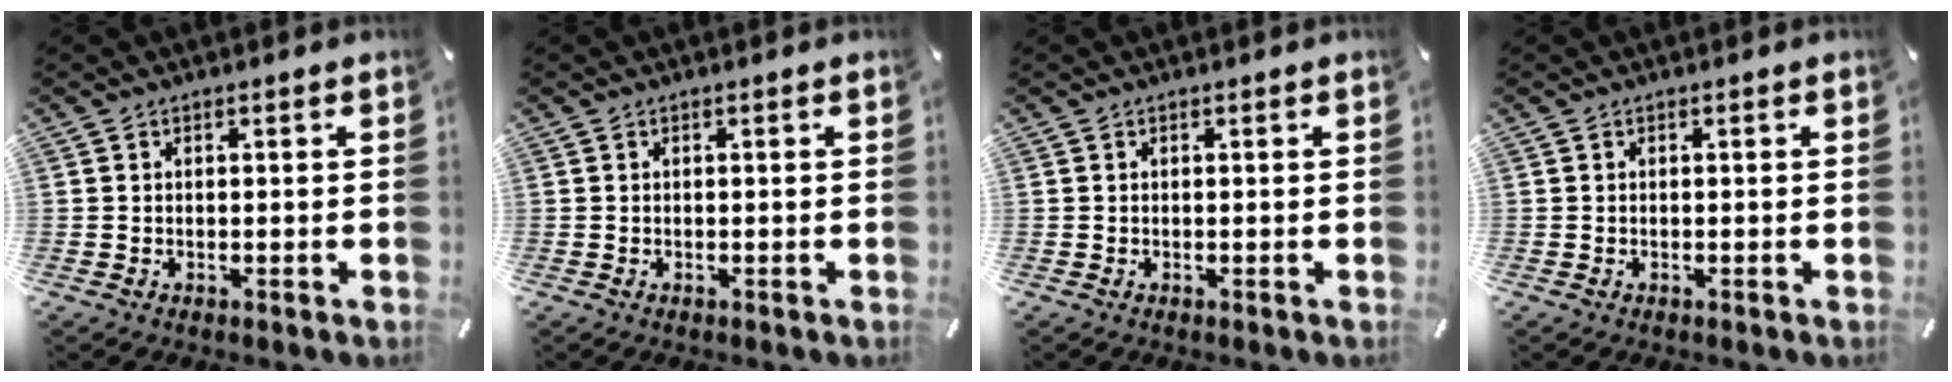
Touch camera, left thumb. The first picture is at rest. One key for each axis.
{"total": 0.0}
{"total": 0.0}
{"total": 0.0}